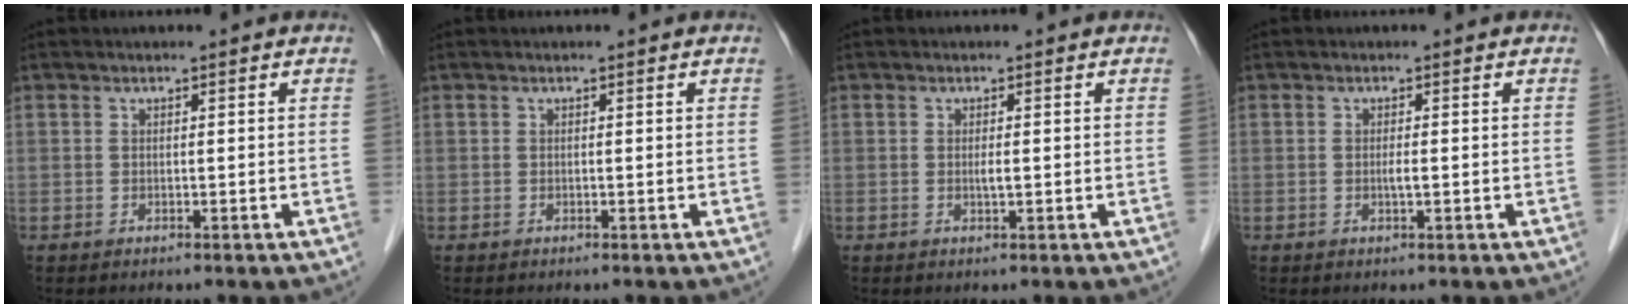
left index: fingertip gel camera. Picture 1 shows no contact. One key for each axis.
{"total": 0.0}
{"total": 0.9, "fx": 0.1, "fy": 0.0, "fz": 0.9, "tx": -0.019, "ty": -0.002, "tz": 0.001}
{"total": 0.9, "fx": -0.1, "fy": 0.0, "fz": 0.9, "tx": -0.021, "ty": -0.002, "tz": -0.002}